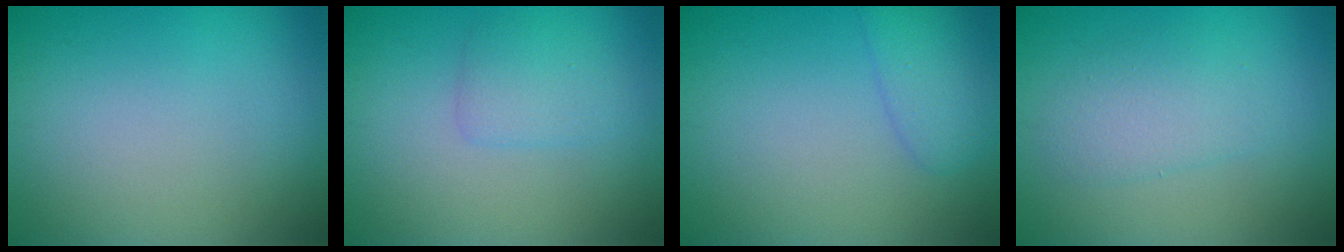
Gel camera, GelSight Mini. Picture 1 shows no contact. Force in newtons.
{"total": 1.8, "press": 1.8, "slide": 0.0}
{"total": 2.2, "press": 2.2, "slide": 0.1}
{"total": 2.6, "press": 2.6, "slide": 0.2}